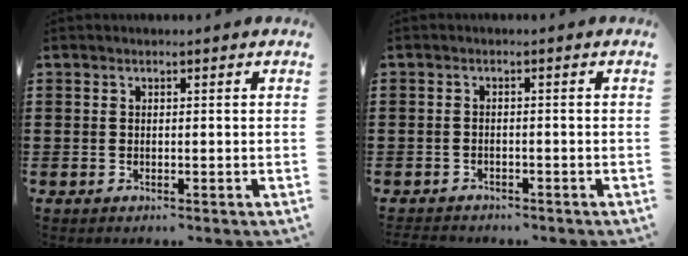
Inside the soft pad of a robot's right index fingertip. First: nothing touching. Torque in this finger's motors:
{"motor_torque": [0.74, 1.07, 0.08, 0.02]}